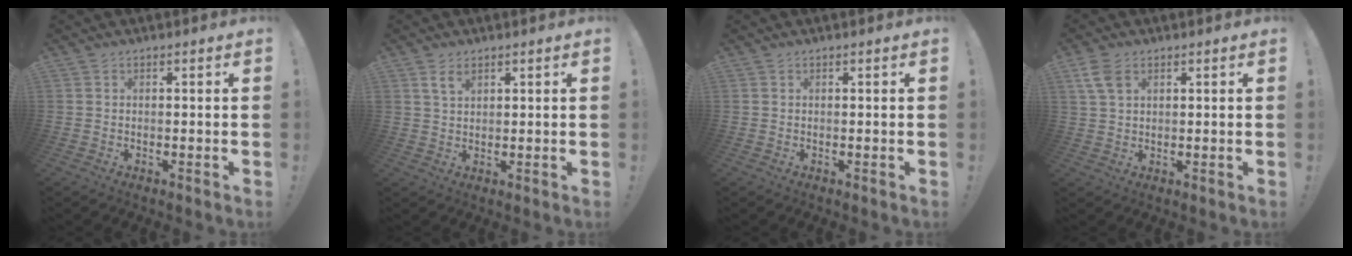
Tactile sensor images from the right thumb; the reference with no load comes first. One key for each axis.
{"total": 3.3, "fx": 2.1, "fy": 1.4, "fz": 2.1, "tx": -0.034, "ty": -0.007, "tz": 0.038}
{"total": 0.0}
{"total": 5.5, "fx": 2.6, "fy": 3.2, "fz": 3.6, "tx": -0.073, "ty": -0.001, "tz": 0.054}